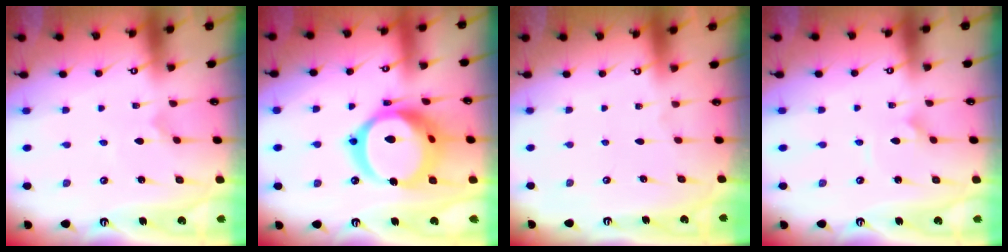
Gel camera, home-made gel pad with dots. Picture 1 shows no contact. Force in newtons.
{"total": 23.1, "press": 22.9, "slide": 2.6}
{"total": 0.0}
{"total": 1.4, "press": 1.4, "slide": 0.1}